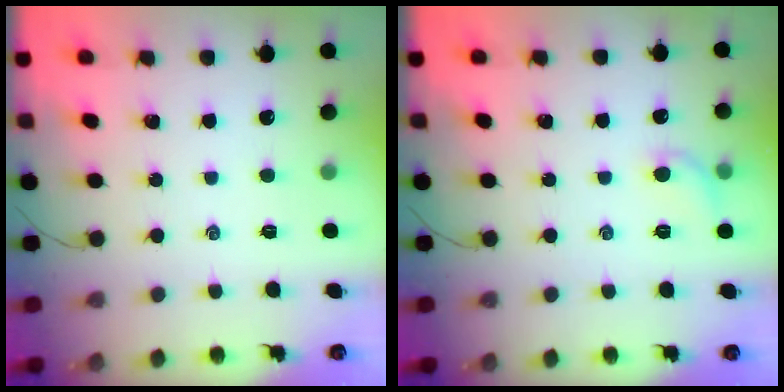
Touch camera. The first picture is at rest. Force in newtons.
{"total": 6.3, "press": 6.2, "slide": 1.2}